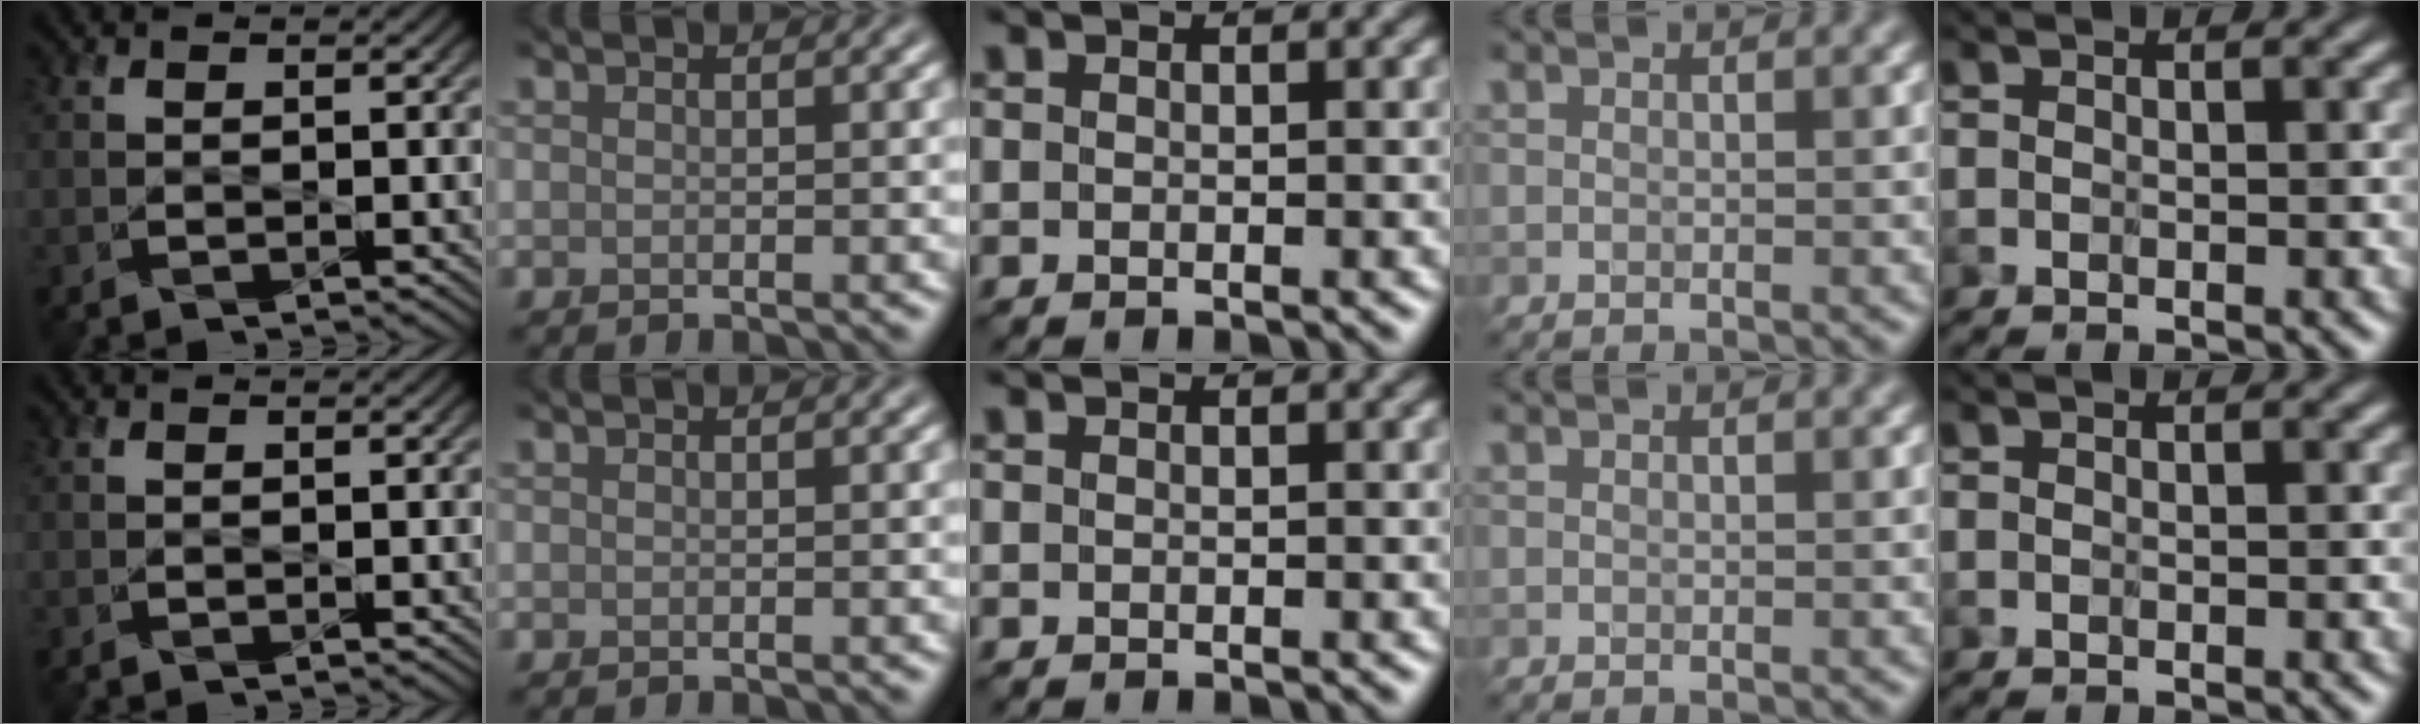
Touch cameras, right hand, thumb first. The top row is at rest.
{}